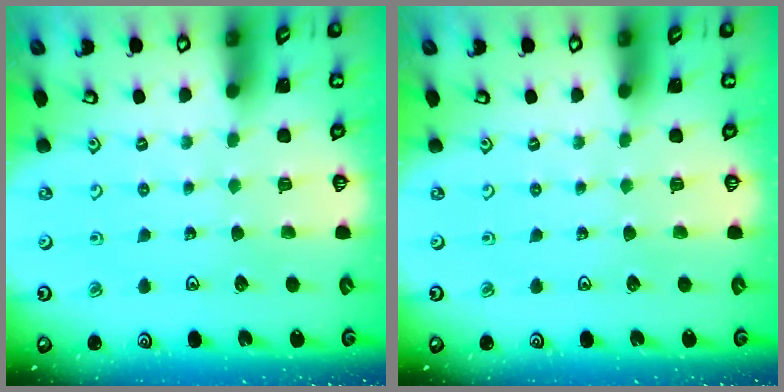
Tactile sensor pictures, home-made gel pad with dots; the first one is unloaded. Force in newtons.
{"total": 0.0}